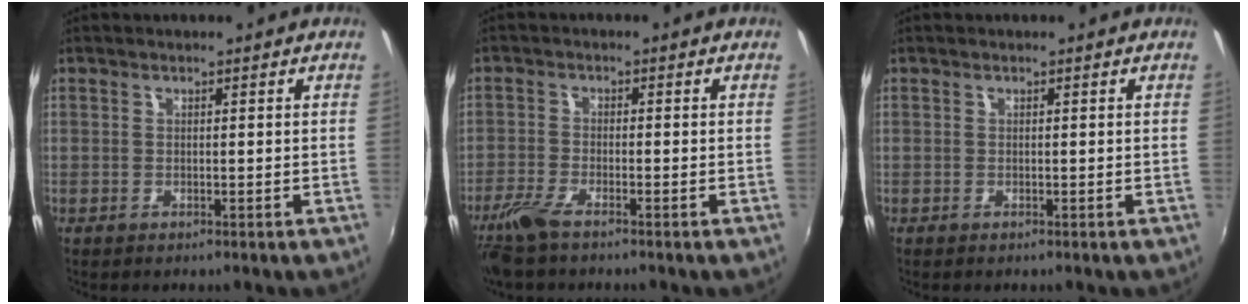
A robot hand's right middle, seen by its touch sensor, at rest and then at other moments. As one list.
[{"total": 5.4, "force": [-4.2, 1.0, 3.2], "torque": [-0.087, -0.011, -0.087]}, {"total": 0.0}]